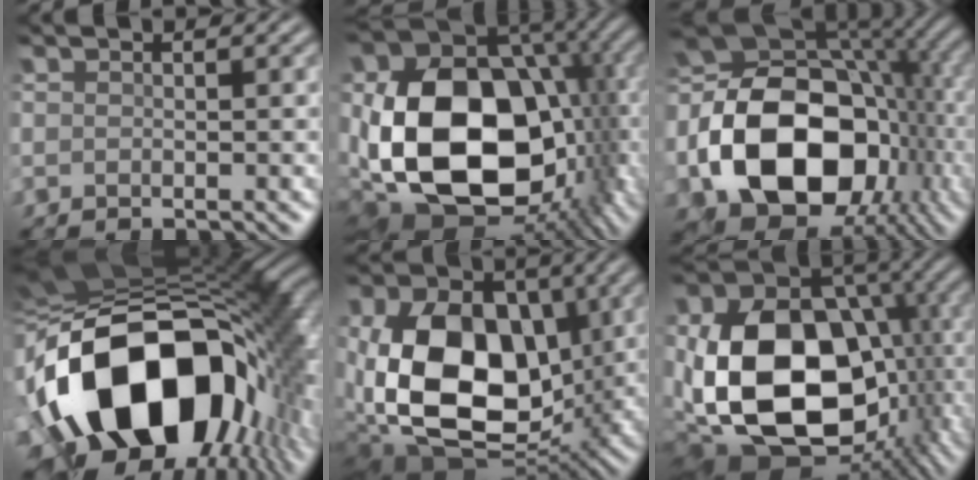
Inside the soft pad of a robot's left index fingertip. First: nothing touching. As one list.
[{"total": 17.7, "force": [-1.4, 12.7, 12.3], "torque": [-0.248, -0.035, 0.000]}, {"total": 18.4, "force": [-3.3, 13.0, 12.6], "torque": [-0.246, -0.029, -0.036]}, {"total": 19.1, "force": [-3.2, 12.3, 14.3], "torque": [-0.295, -0.014, -0.040]}, {"total": 16.6, "force": [-0.2, 11.3, 12.1], "torque": [-0.236, -0.025, 0.005]}, {"total": 17.6, "force": [-1.7, 12.7, 12.1], "torque": [-0.259, -0.027, -0.017]}]